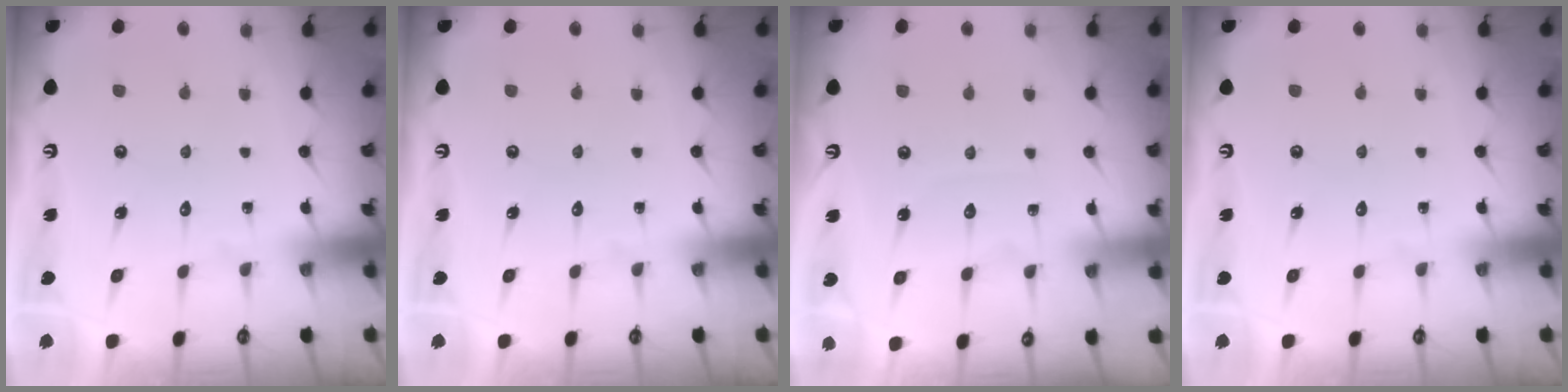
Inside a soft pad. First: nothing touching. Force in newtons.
{"total": 0.0}
{"total": 3.6, "press": 3.6, "slide": 0.4}
{"total": 0.0}